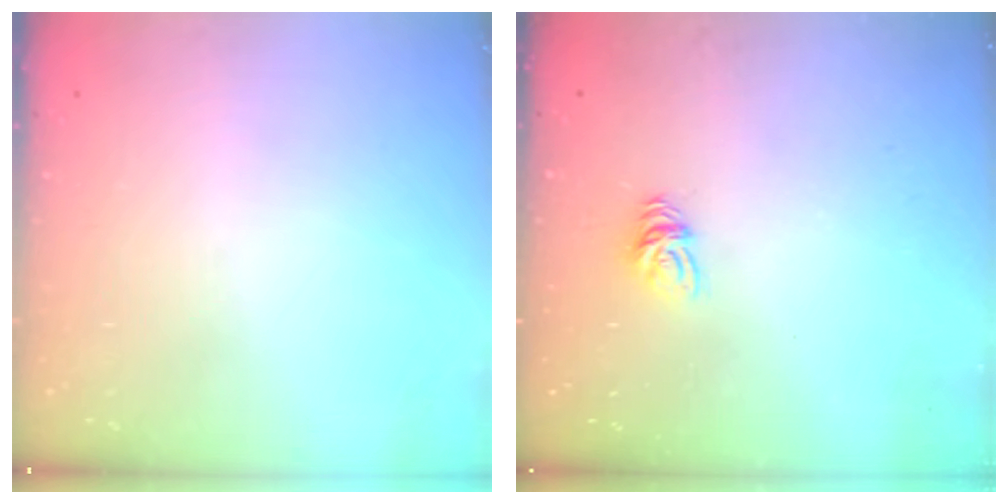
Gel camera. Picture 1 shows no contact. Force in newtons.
{"total": 5.8, "press": 5.8, "slide": 0.4}